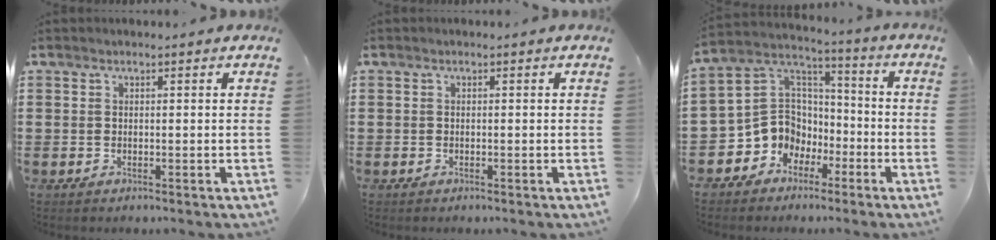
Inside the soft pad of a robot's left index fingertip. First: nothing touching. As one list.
[{"total": 0.0}, {"total": 8.1, "force": [-2.8, 7.5, 1.4], "torque": [-0.071, -0.002, -0.054]}]